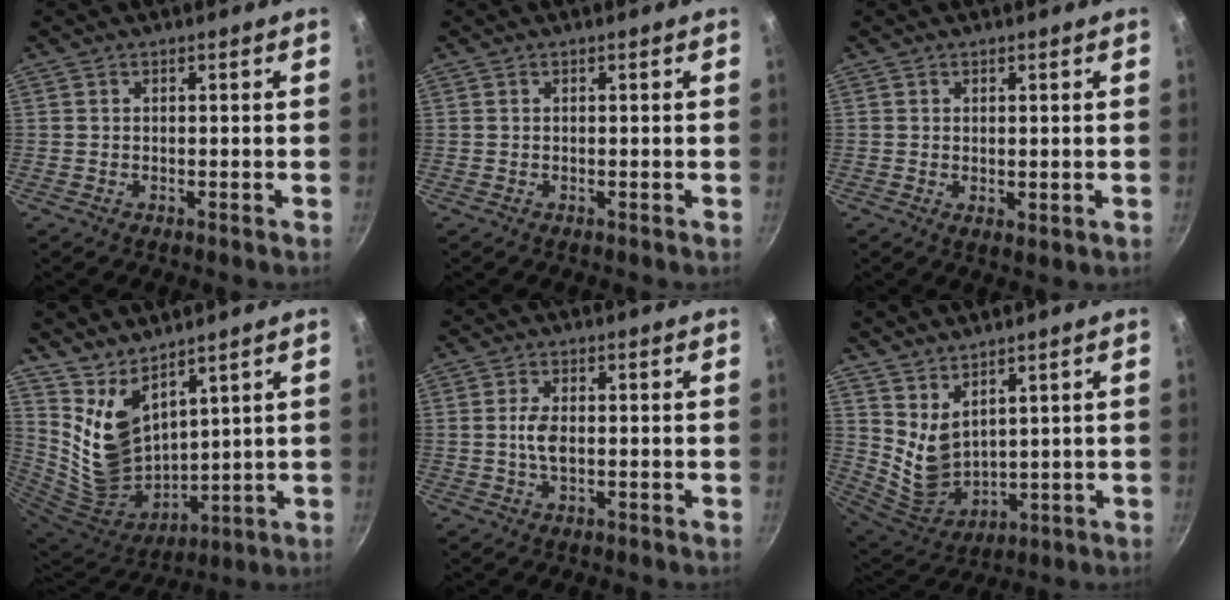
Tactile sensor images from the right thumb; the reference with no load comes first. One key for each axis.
{"total": 0.0}
{"total": 1.7, "fx": 0.4, "fy": 1.0, "fz": 1.3, "tx": -0.018, "ty": -0.012, "tz": 0.005}
{"total": 13.6, "fx": 8.3, "fy": 6.9, "fz": 8.3, "tx": -0.134, "ty": -0.091, "tz": 0.182}
{"total": 3.9, "fx": 0.0, "fy": 2.0, "fz": 3.4, "tx": -0.063, "ty": 0.004, "tz": -0.003}
{"total": 8.4, "fx": 4.7, "fy": 4.6, "fz": 5.3, "tx": -0.086, "ty": -0.055, "tz": 0.110}